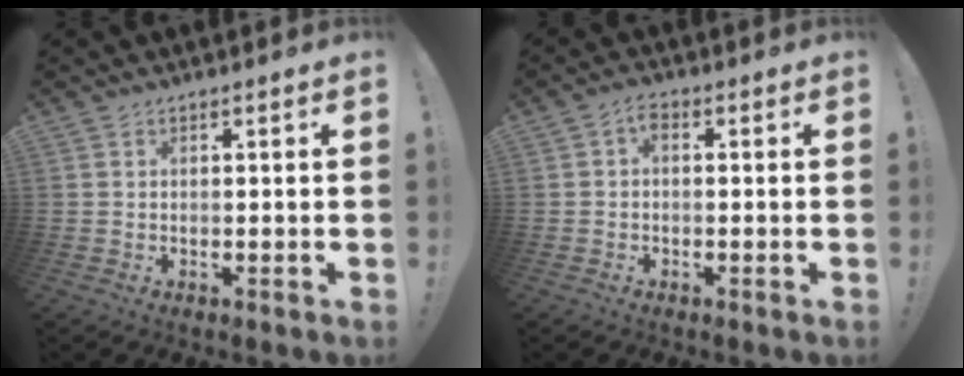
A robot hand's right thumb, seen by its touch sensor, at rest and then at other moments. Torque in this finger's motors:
{"motor_torque": [-0.12, 0.12, 0.01, 0.01, 0.06]}